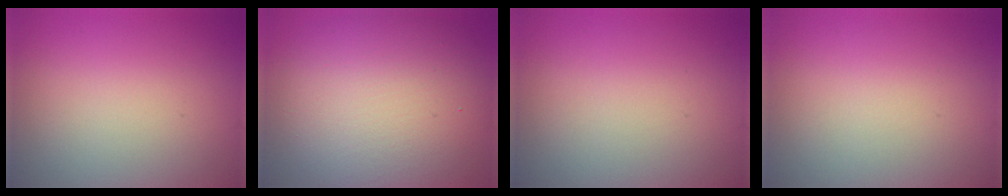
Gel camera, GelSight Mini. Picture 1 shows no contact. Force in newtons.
{"total": 12.3, "press": 12.2, "slide": 0.9}
{"total": 0.0}
{"total": 0.0}